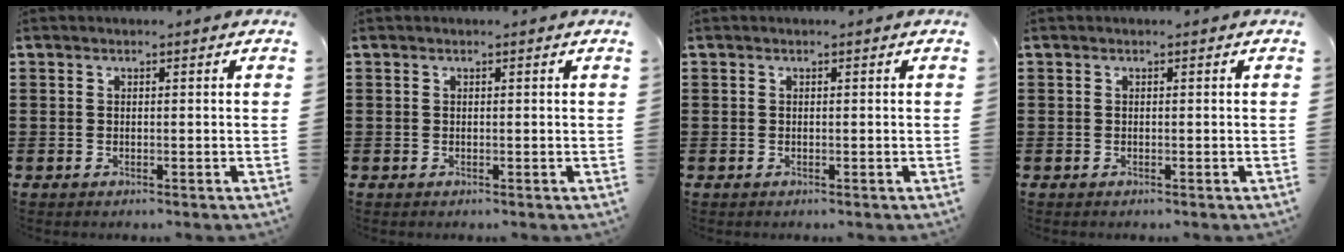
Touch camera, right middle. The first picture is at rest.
{"total": 0.0}
{"total": 0.0}
{"total": 0.0}